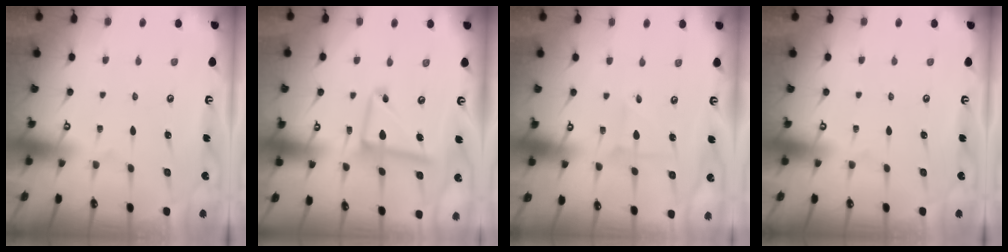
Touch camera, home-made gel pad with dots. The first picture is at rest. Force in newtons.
{"total": 13.1, "press": 13.0, "slide": 1.3}
{"total": 2.4, "press": 2.4, "slide": 0.2}
{"total": 0.0}